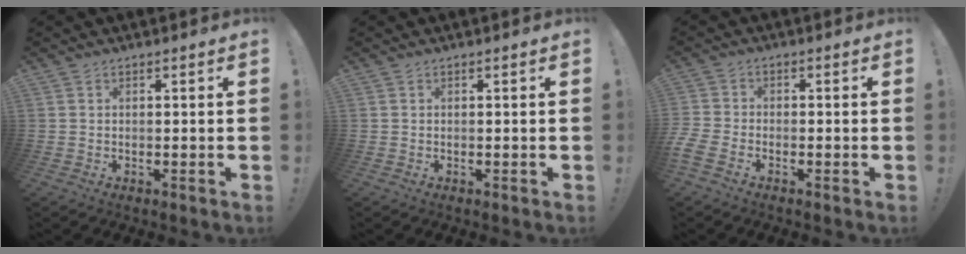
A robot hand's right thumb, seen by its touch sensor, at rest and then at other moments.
{"total": 0.0}
{"total": 4.1, "force": [-2.5, 2.2, 2.4], "torque": [-0.065, -0.004, -0.047]}